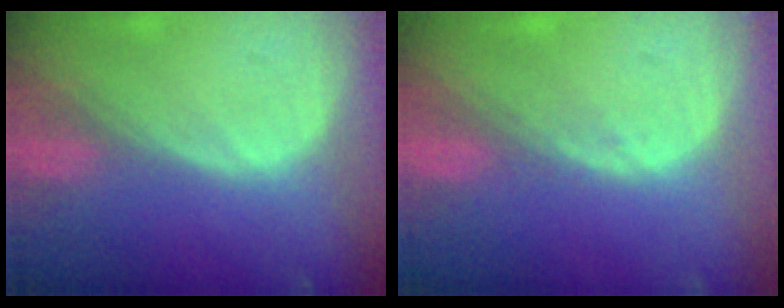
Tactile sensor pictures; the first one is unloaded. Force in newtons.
{"total": 0.6, "press": 0.6, "slide": 0.1}